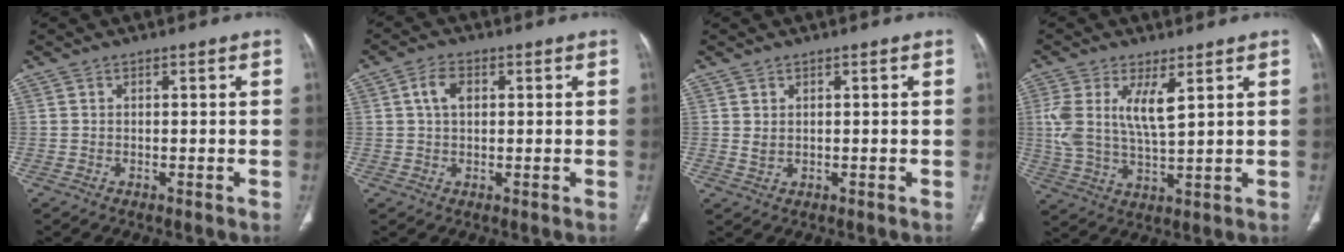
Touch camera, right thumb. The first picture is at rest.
{"total": 4.2, "force": [1.1, 2.6, 3.1], "torque": [-0.058, 0.007, 0.019]}
{"total": 1.3, "force": [0.4, 0.9, 0.8], "torque": [-0.011, -0.003, 0.014]}
{"total": 9.4, "force": [3.3, 3.3, 8.1], "torque": [-0.172, -0.016, 0.073]}